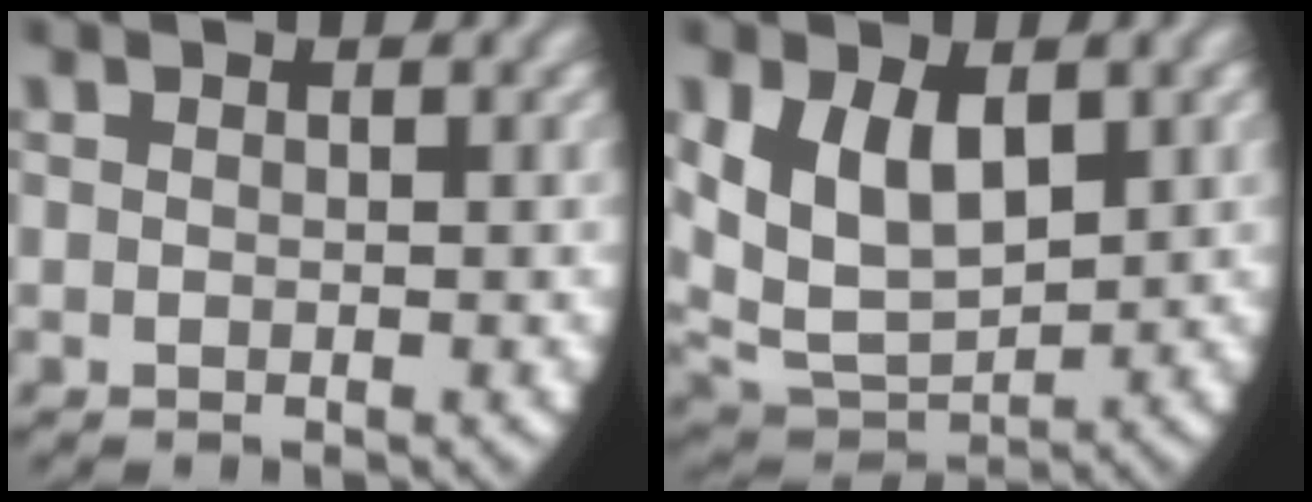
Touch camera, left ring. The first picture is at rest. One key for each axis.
{"total": 10.7, "fx": 0.9, "fy": 8.6, "fz": 6.3, "tx": -0.147, "ty": -0.032, "tz": 0.027}